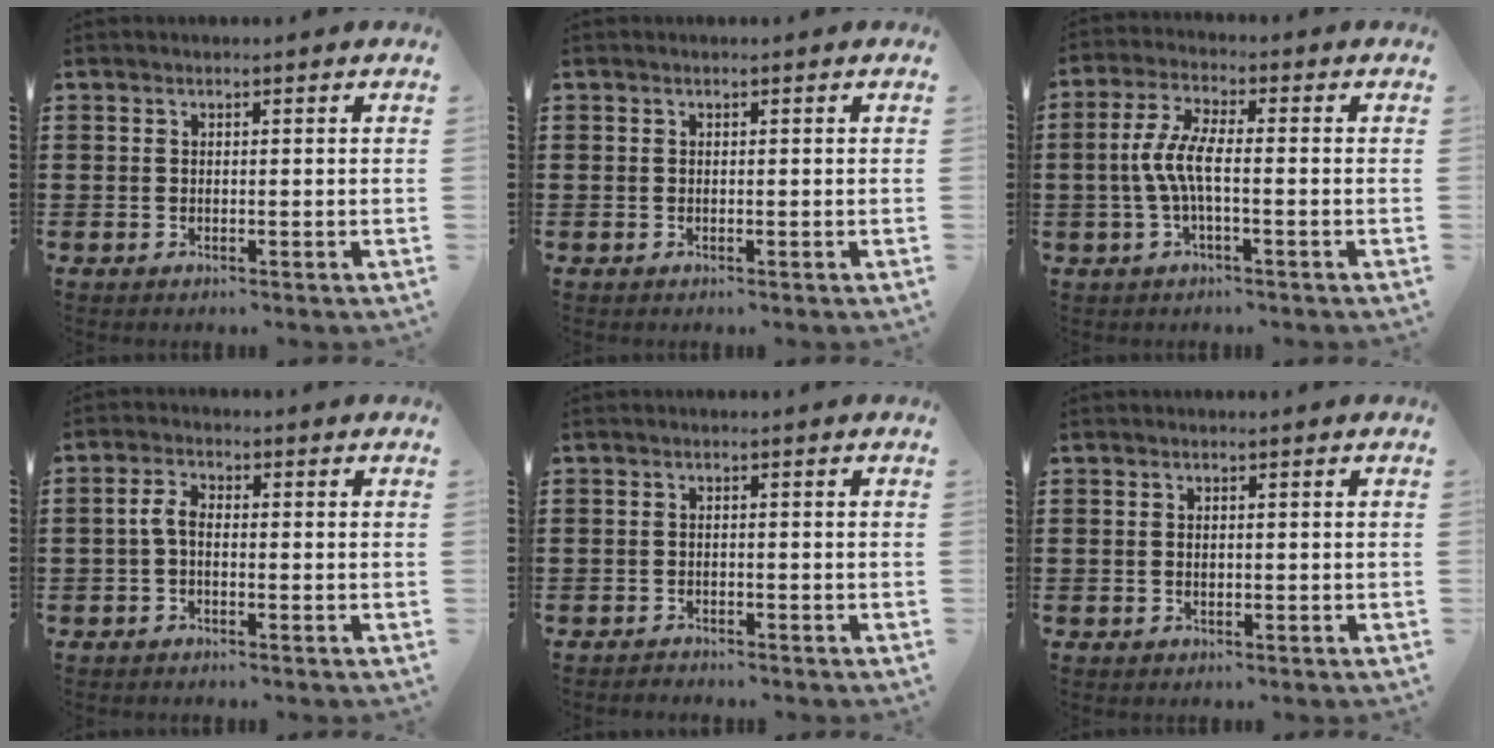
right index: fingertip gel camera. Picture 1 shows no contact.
{"total": 0.0}
{"total": 6.0, "force": [-1.1, 1.6, 5.7], "torque": [-0.137, -0.009, -0.030]}
{"total": 2.8, "force": [-0.8, 1.3, 2.4], "torque": [-0.061, 0.000, -0.020]}
{"total": 1.1, "force": [-1.1, 0.1, 0.0], "torque": [-0.004, 0.000, -0.024]}
{"total": 0.7, "force": [-0.1, 0.5, 0.4], "torque": [-0.011, 0.003, -0.002]}